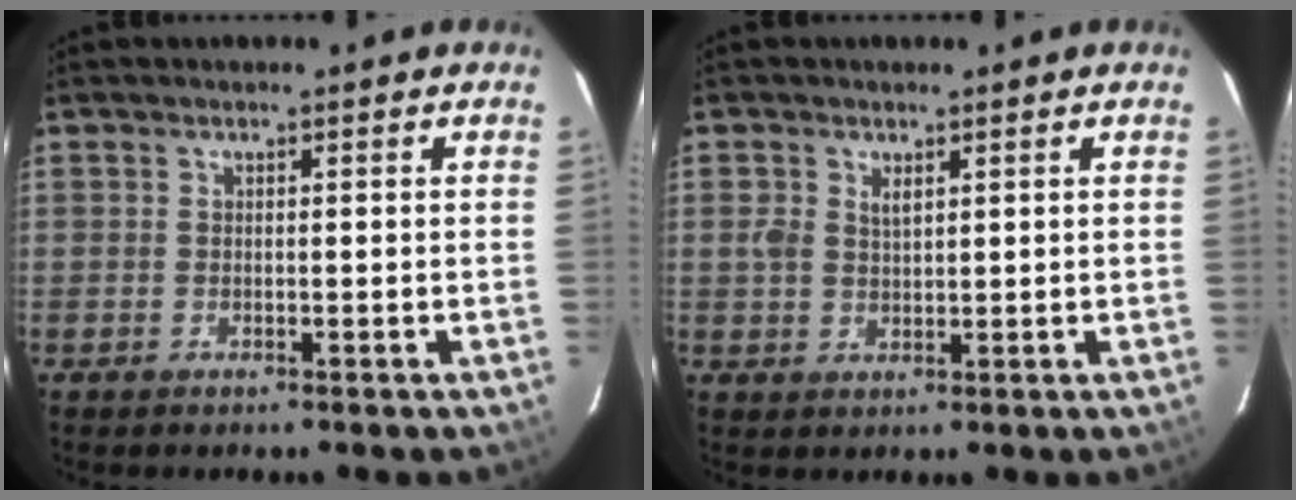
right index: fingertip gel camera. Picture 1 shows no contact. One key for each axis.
{"total": 2.7, "fx": 1.2, "fy": 1.7, "fz": 1.8, "tx": -0.032, "ty": 0.003, "tz": 0.022}